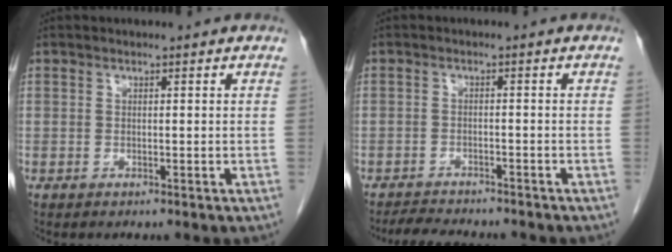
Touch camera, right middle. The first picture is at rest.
{"total": 6.5, "force": [-6.0, 1.2, 2.1], "torque": [-0.034, -0.009, -0.091]}